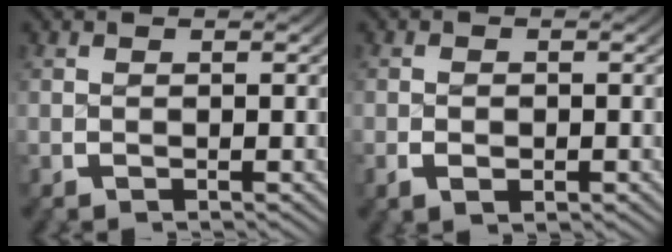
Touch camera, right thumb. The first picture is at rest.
{"total": 1.5, "force": [-0.5, 1.2, 0.9], "torque": [-0.017, -0.008, -0.006]}